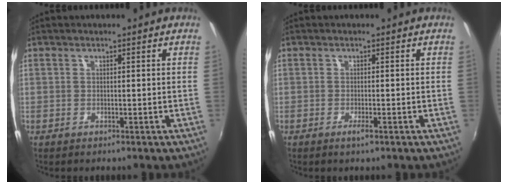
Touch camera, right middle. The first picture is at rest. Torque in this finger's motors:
{"motor_torque": [0.88, -1.26, 0.07, 0.02]}